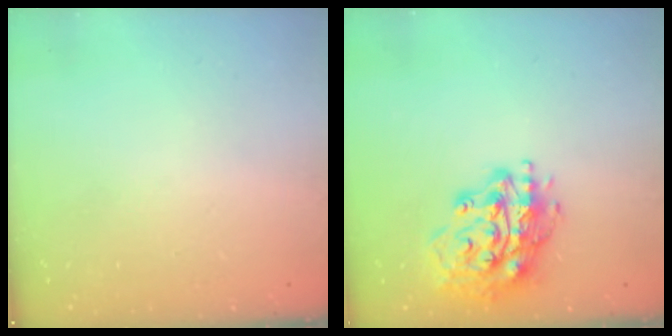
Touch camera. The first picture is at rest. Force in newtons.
{"total": 16.9, "press": 16.8, "slide": 1.5}